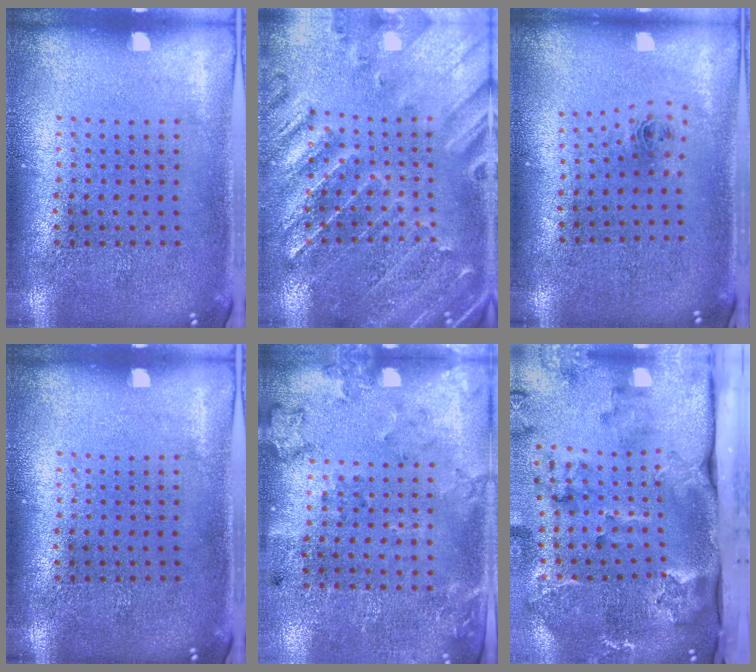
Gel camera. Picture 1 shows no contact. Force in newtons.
{"total": 1.0, "press": 0.9, "slide": 0.3}
{"total": 0.8, "press": 0.3, "slide": 0.7}
{"total": 0.0}
{"total": 2.0, "press": 1.4, "slide": 1.5}
{"total": 3.5, "press": 2.6, "slide": 2.4}